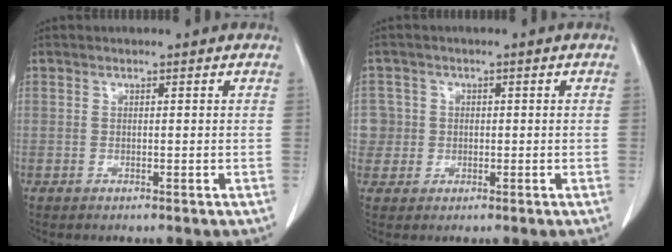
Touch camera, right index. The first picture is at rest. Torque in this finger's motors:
{"motor_torque": [0.04, 0.00, -0.10, -0.02]}